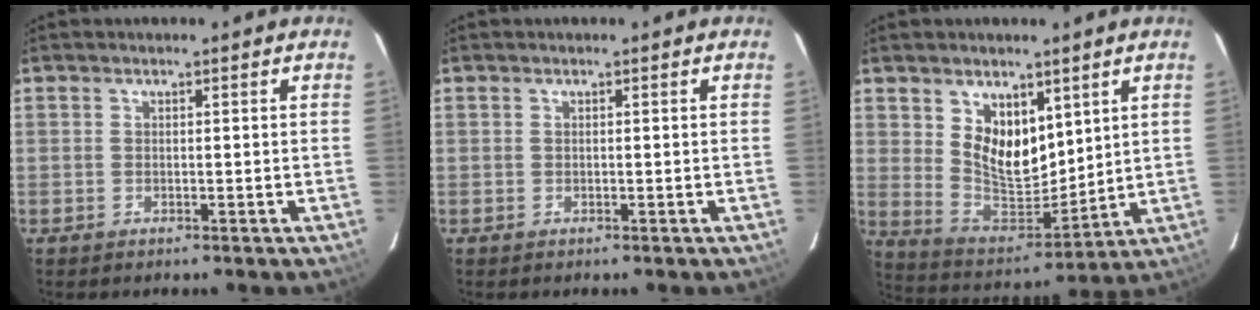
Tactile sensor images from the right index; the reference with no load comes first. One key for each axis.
{"total": 0.0}
{"total": 11.9, "fx": 5.3, "fy": 7.3, "fz": 7.8, "tx": -0.135, "ty": -0.006, "tz": 0.117}